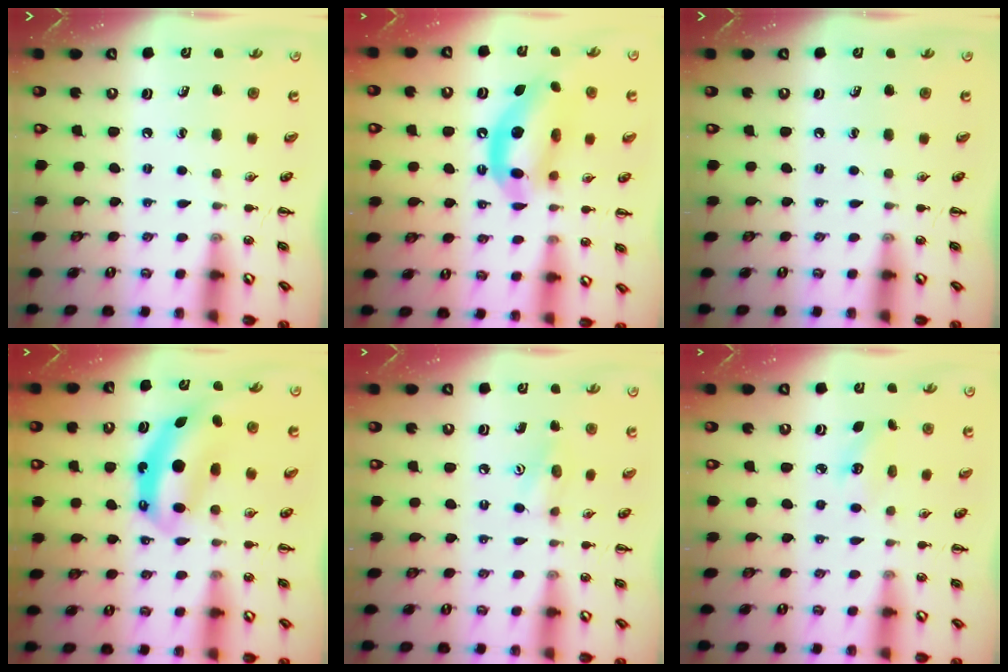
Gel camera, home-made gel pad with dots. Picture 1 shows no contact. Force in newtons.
{"total": 13.8, "press": 13.3, "slide": 3.4}
{"total": 0.0}
{"total": 7.1, "press": 7.0, "slide": 1.5}
{"total": 7.3, "press": 7.1, "slide": 1.6}
{"total": 3.2, "press": 3.1, "slide": 0.8}